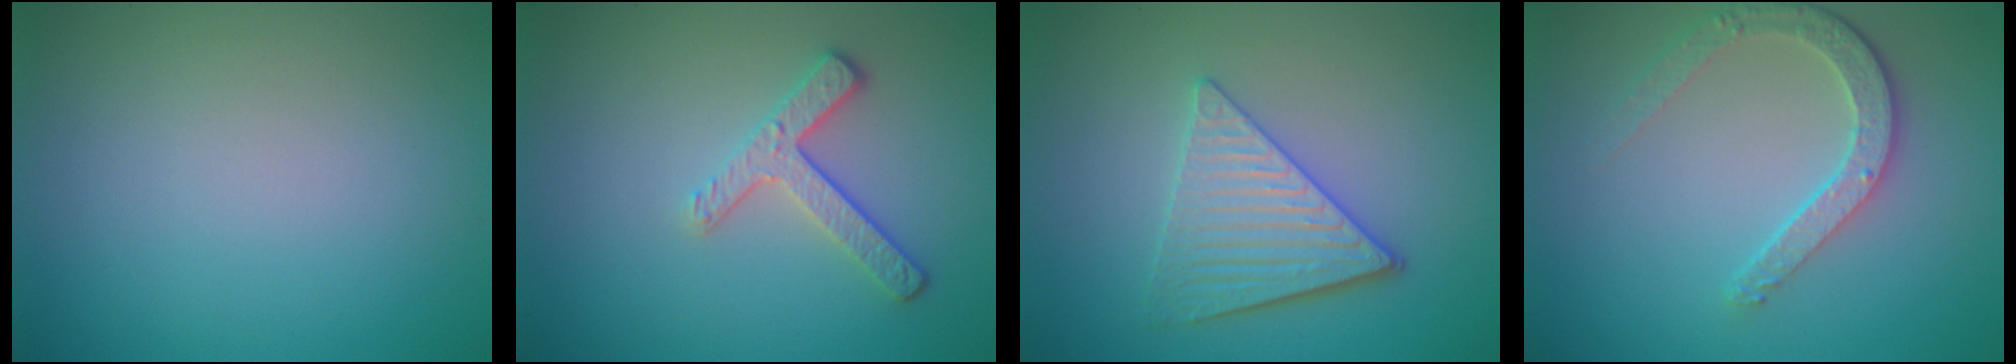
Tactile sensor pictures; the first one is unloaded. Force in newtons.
{"total": 2.7, "press": 2.3, "slide": 1.5}
{"total": 4.5, "press": 3.7, "slide": 2.5}
{"total": 3.6, "press": 2.9, "slide": 2.2}